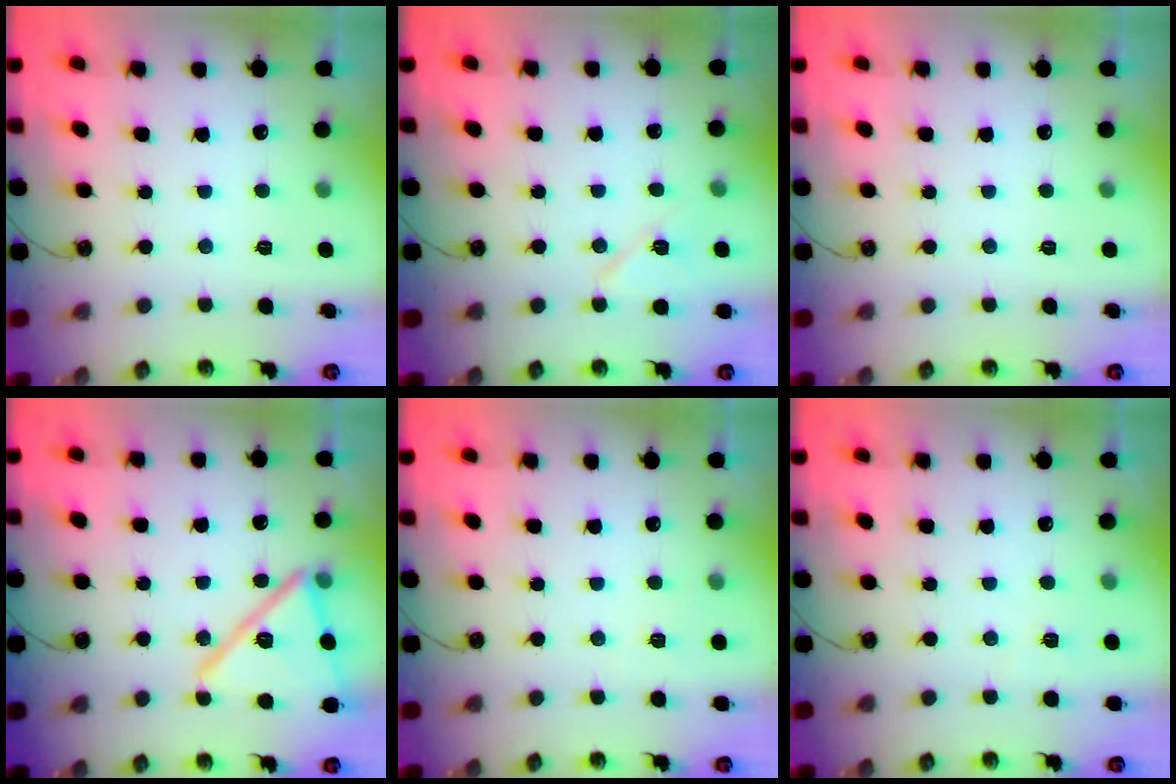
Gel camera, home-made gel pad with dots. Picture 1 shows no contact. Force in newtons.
{"total": 10.7, "press": 5.1, "slide": 9.5}
{"total": 0.0}
{"total": 18.6, "press": 18.6, "slide": 1.2}
{"total": 3.2, "press": 2.1, "slide": 2.4}
{"total": 2.9, "press": 2.1, "slide": 2.0}